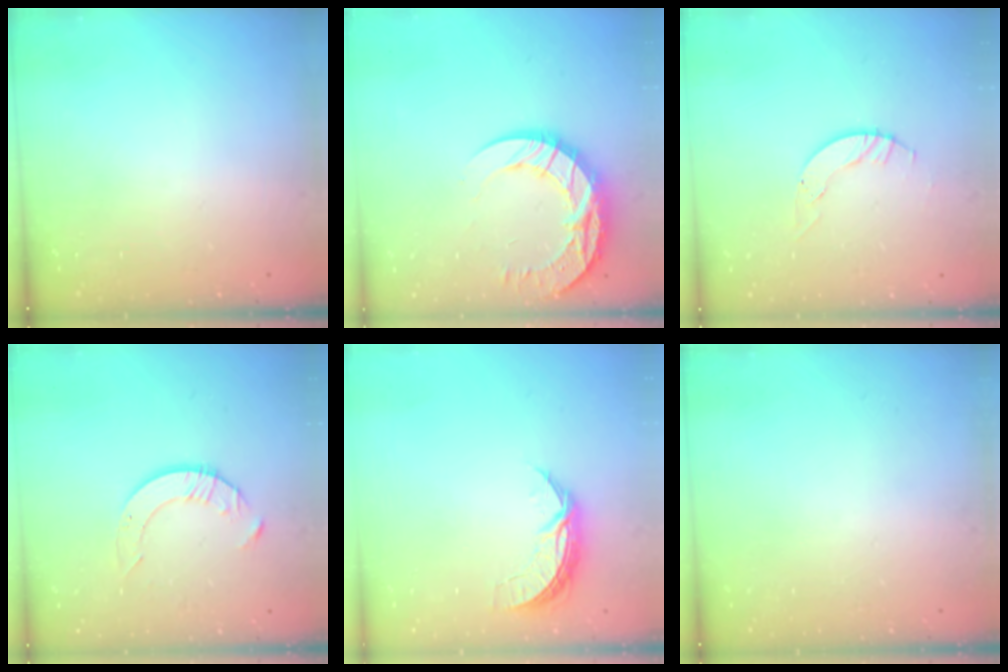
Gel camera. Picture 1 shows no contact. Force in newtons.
{"total": 17.9, "press": 17.8, "slide": 1.4}
{"total": 4.0, "press": 4.0, "slide": 0.4}
{"total": 4.7, "press": 4.6, "slide": 0.6}
{"total": 7.1, "press": 7.0, "slide": 0.7}
{"total": 0.0}